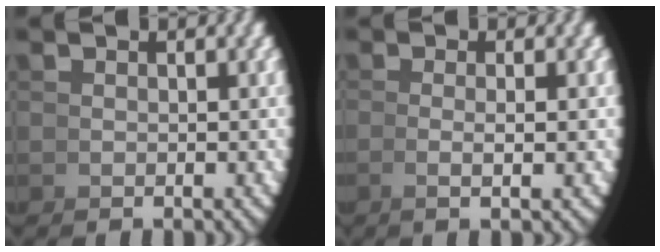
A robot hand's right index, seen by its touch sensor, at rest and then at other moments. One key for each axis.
{"total": 2.1, "fx": -0.2, "fy": -0.7, "fz": 1.9, "tx": -0.035, "ty": 0.002, "tz": -0.002}